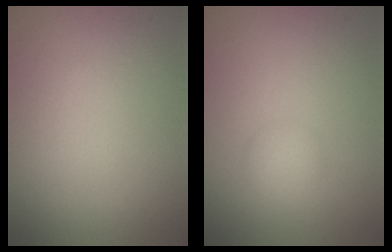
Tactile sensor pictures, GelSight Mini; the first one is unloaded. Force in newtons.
{"total": 1.6, "press": 1.6, "slide": 0.1}